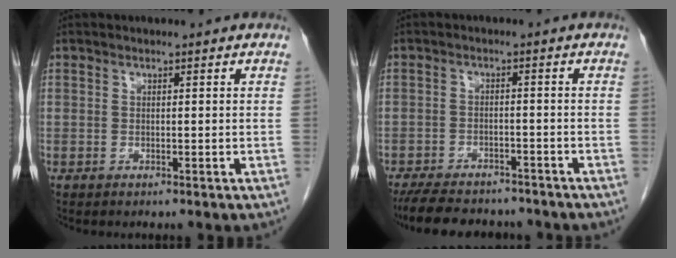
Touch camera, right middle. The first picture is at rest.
{"total": 12.3, "force": [-10.7, 3.8, 4.8], "torque": [-0.094, -0.005, -0.151]}